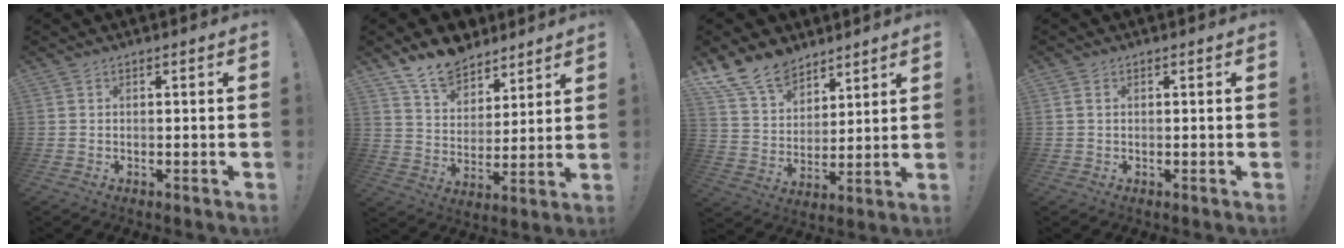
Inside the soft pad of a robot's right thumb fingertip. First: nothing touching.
{"total": 12.7, "force": [10.5, 6.3, 3.4], "torque": [-0.072, -0.076, 0.200]}
{"total": 13.9, "force": [10.8, 7.9, 4.1], "torque": [-0.086, -0.075, 0.207]}
{"total": 1.1, "force": [0.4, 0.8, 0.5], "torque": [-0.015, 0.004, 0.009]}